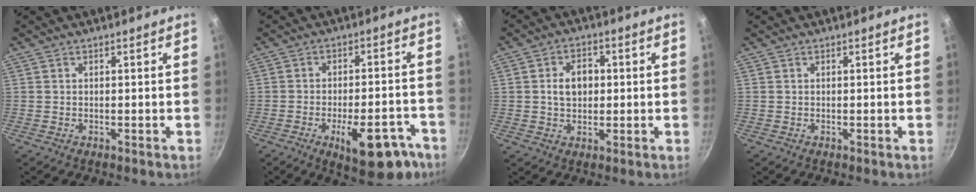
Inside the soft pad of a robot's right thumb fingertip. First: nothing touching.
{"total": 14.0, "force": [-7.0, 6.1, 10.5], "torque": [-0.103, 0.037, -0.087]}
{"total": 6.2, "force": [0.5, 4.6, 4.2], "torque": [-0.046, 0.009, 0.004]}
{"total": 0.0}